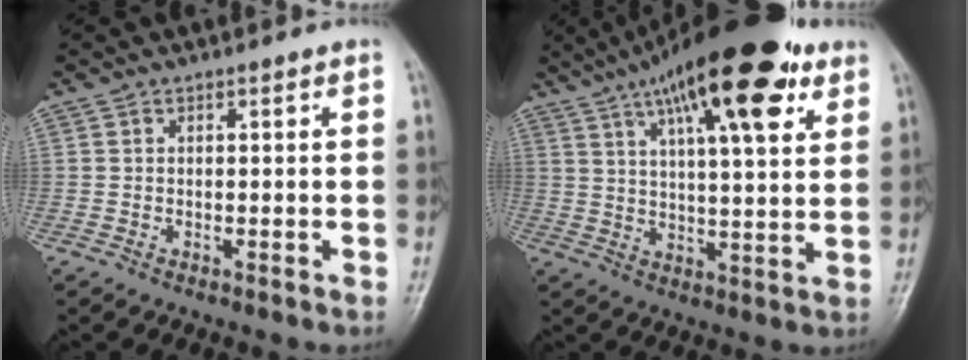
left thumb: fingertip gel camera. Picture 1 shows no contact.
{"total": 20.9, "force": [11.3, 6.2, 16.5], "torque": [-0.244, -0.015, 0.173]}